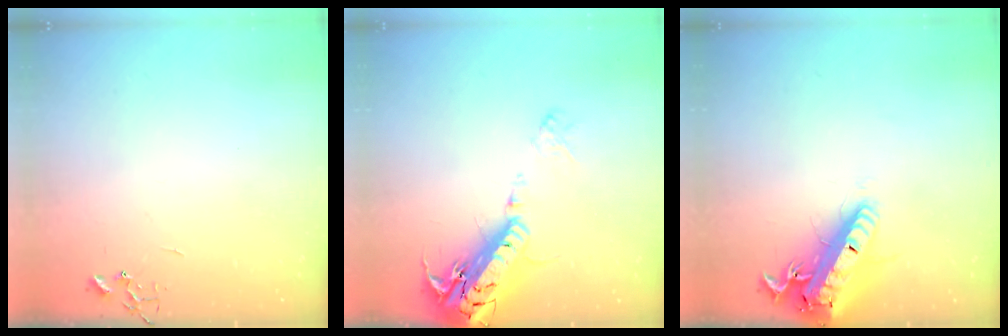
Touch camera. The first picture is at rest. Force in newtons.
{"total": 22.4, "press": 22.0, "slide": 4.3}
{"total": 20.0, "press": 19.7, "slide": 4.0}